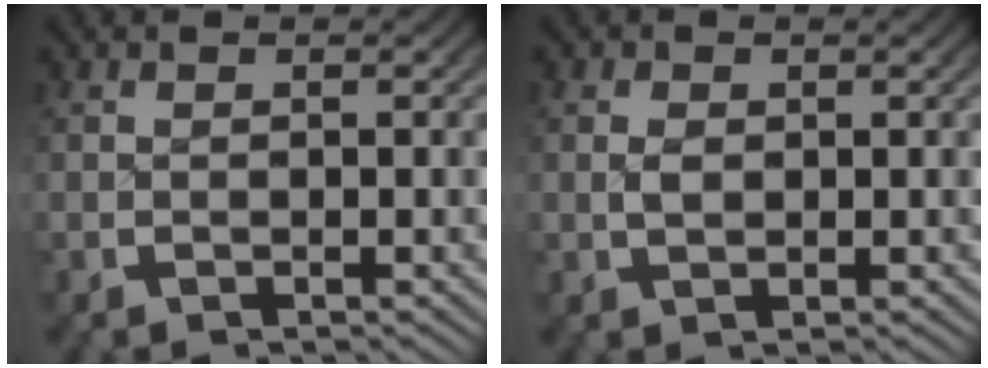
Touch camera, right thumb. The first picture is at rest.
{"total": 1.3, "force": [0.2, 1.0, 0.7], "torque": [-0.018, -0.009, 0.010]}